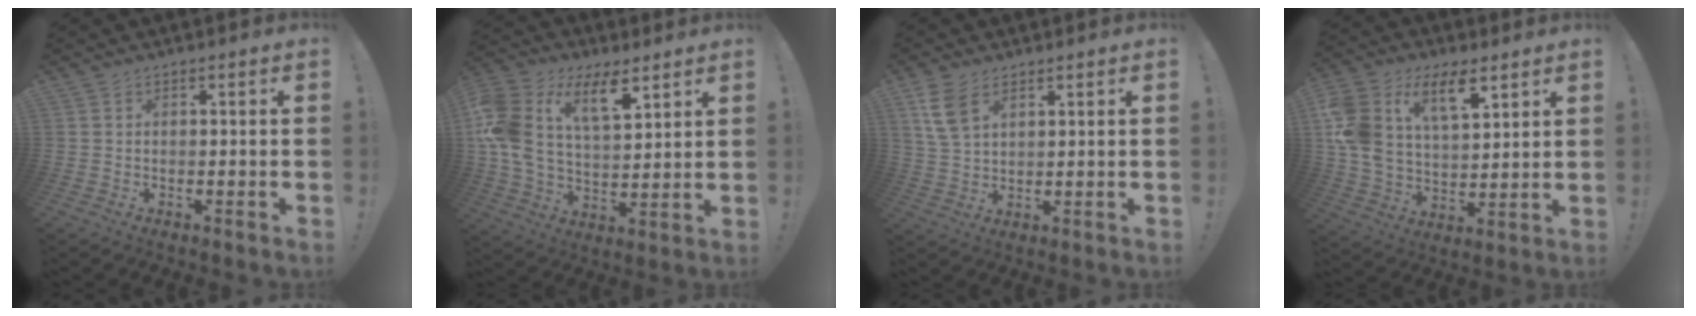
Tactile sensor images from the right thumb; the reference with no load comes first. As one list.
[{"total": 16.7, "force": [8.8, 9.0, 11.0], "torque": [-0.233, -0.048, 0.154]}, {"total": 7.9, "force": [4.3, 4.4, 4.9], "torque": [-0.094, -0.011, 0.083]}, {"total": 16.2, "force": [8.7, 9.2, 10.0], "torque": [-0.207, -0.044, 0.159]}]